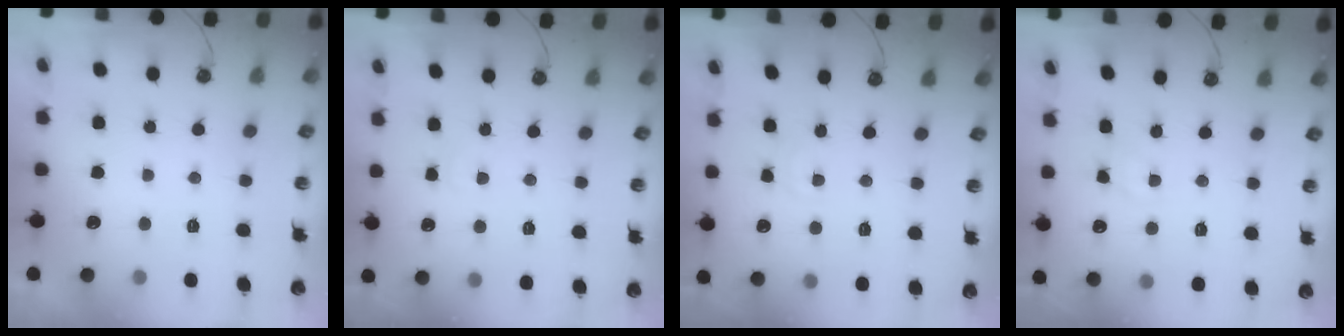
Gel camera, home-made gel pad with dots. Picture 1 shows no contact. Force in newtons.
{"total": 2.5, "press": 2.4, "slide": 0.4}
{"total": 2.1, "press": 2.1, "slide": 0.4}
{"total": 2.4, "press": 2.4, "slide": 0.4}